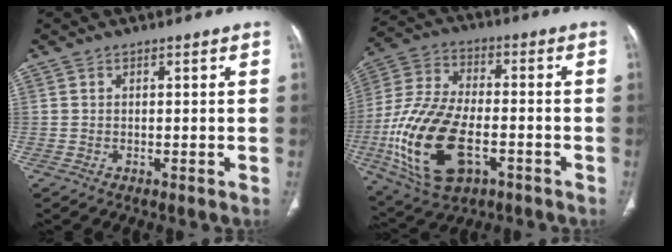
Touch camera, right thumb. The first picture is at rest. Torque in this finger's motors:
{"motor_torque": [0.83, 0.60, 1.90, -0.88, 0.69]}